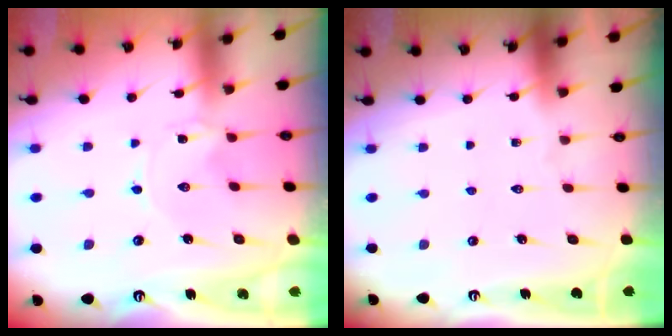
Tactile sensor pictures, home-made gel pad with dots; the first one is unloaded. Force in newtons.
{"total": 0.0}